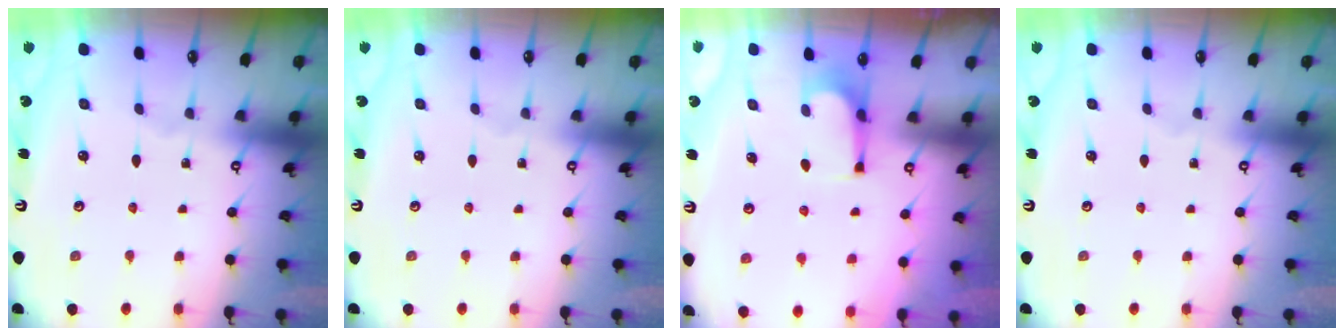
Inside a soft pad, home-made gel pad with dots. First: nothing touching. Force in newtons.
{"total": 0.0}
{"total": 1.4, "press": 1.4, "slide": 0.4}
{"total": 0.0}